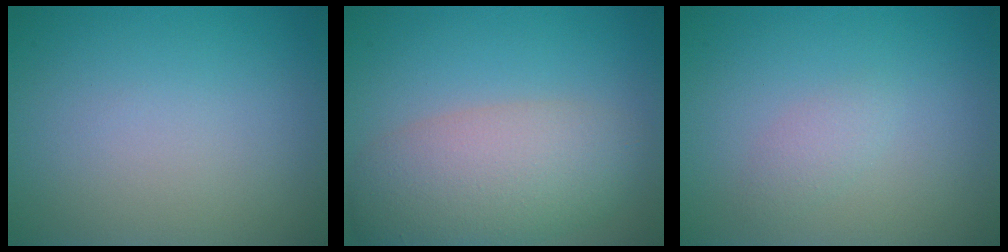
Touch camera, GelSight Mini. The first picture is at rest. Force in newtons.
{"total": 6.8, "press": 6.8, "slide": 0.3}
{"total": 1.2, "press": 1.2, "slide": 0.0}